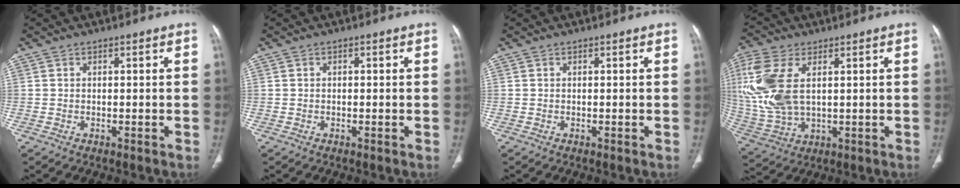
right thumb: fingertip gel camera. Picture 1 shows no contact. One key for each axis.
{"total": 0.0}
{"total": 0.0}
{"total": 16.0, "fx": 3.4, "fy": 9.0, "fz": 12.8, "tx": -0.310, "ty": -0.005, "tz": 0.075}